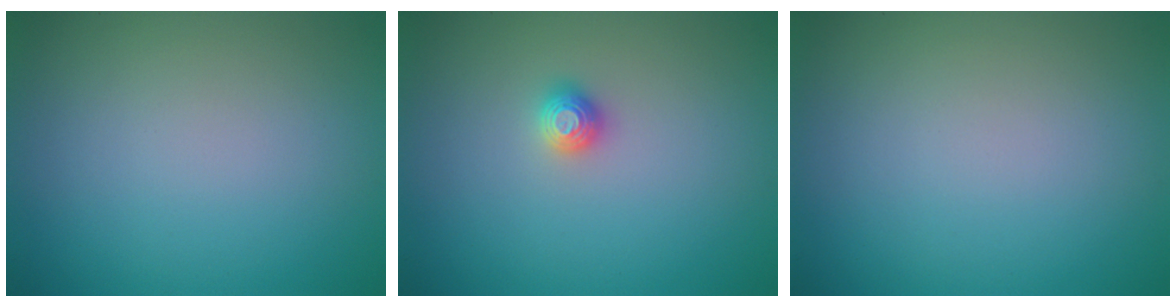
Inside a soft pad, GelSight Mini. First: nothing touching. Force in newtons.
{"total": 1.2, "press": 1.1, "slide": 0.2}
{"total": 0.0}